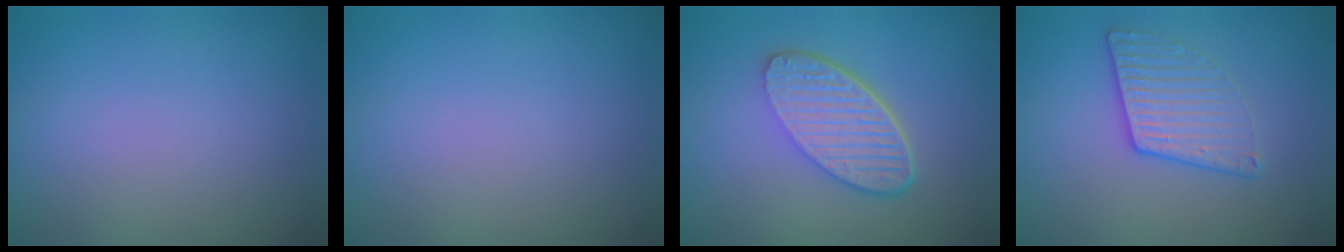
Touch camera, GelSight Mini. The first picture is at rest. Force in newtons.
{"total": 0.0}
{"total": 6.0, "press": 4.3, "slide": 4.2}
{"total": 3.1, "press": 2.7, "slide": 1.4}